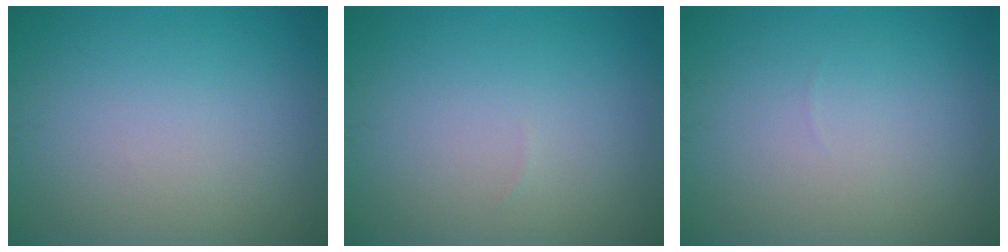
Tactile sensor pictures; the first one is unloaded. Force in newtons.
{"total": 0.0}
{"total": 0.0}